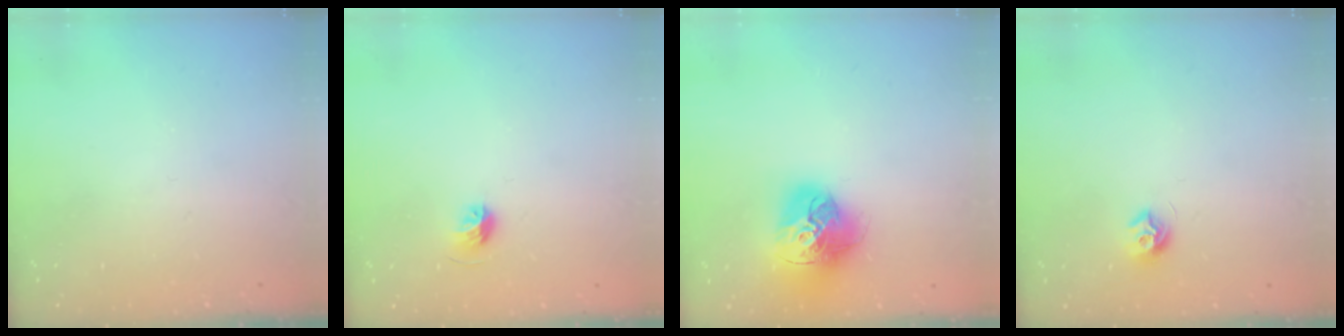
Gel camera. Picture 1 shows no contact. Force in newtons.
{"total": 5.4, "press": 5.2, "slide": 1.2}
{"total": 18.0, "press": 17.9, "slide": 1.9}
{"total": 6.7, "press": 6.6, "slide": 0.6}